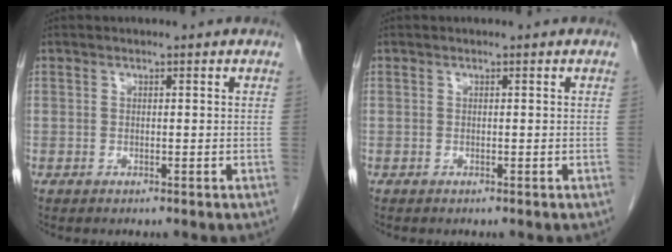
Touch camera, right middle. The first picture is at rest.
{"total": 0.0}